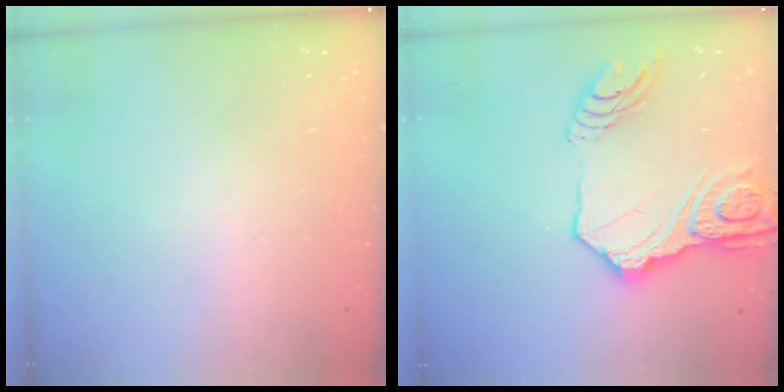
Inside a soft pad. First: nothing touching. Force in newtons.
{"total": 19.1, "press": 19.0, "slide": 2.1}